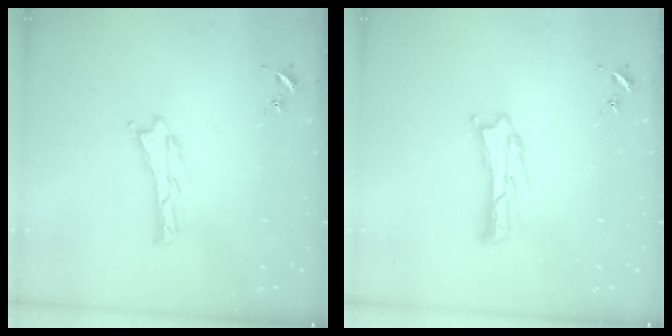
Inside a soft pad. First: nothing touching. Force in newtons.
{"total": 0.8, "press": 0.8, "slide": 0.2}